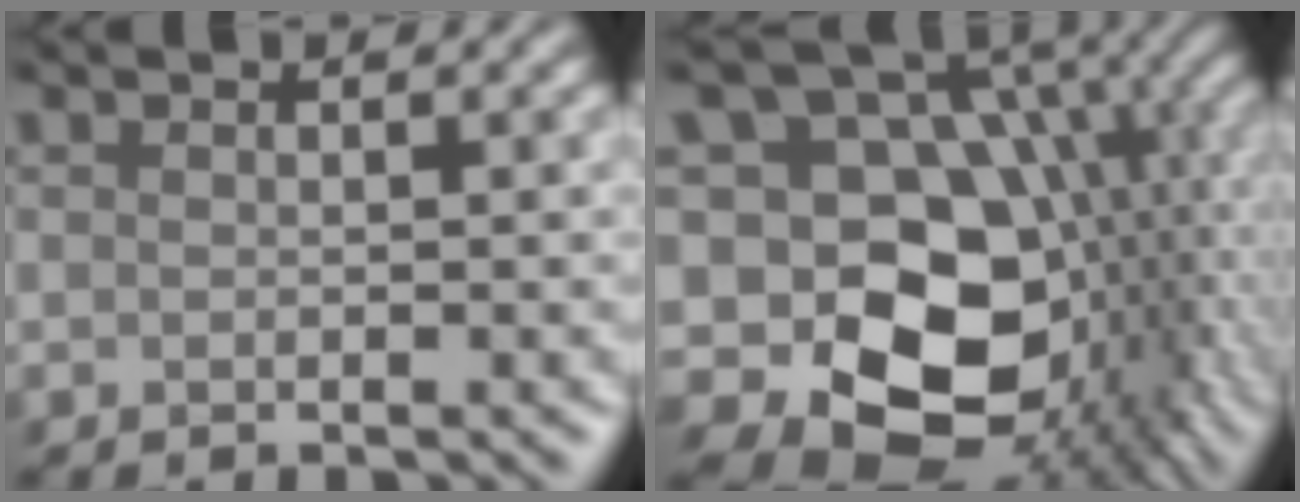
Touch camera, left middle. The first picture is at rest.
{"total": 14.1, "force": [-2.7, 10.1, 9.4], "torque": [-0.170, 0.002, -0.041]}